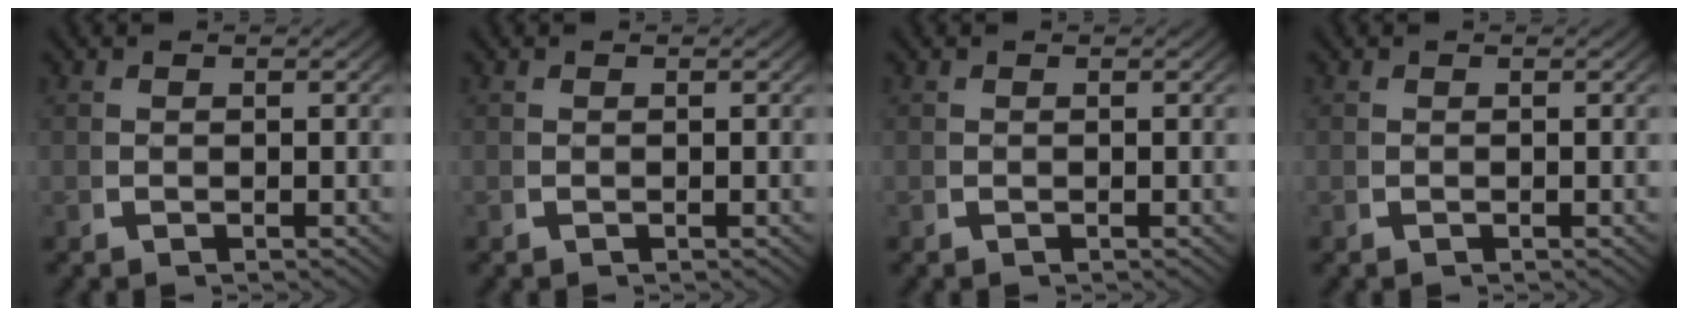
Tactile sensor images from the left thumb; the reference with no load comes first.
{"total": 0.0}
{"total": 0.0}
{"total": 0.0}